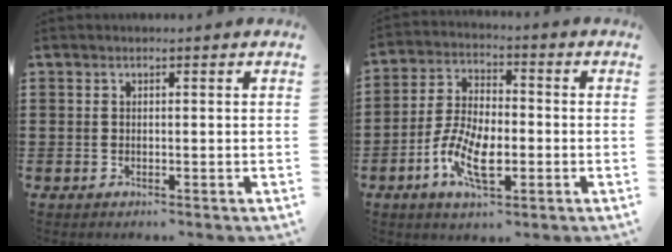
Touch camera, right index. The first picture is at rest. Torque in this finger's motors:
{"motor_torque": [2.14, 0.00, 0.37, 0.21]}